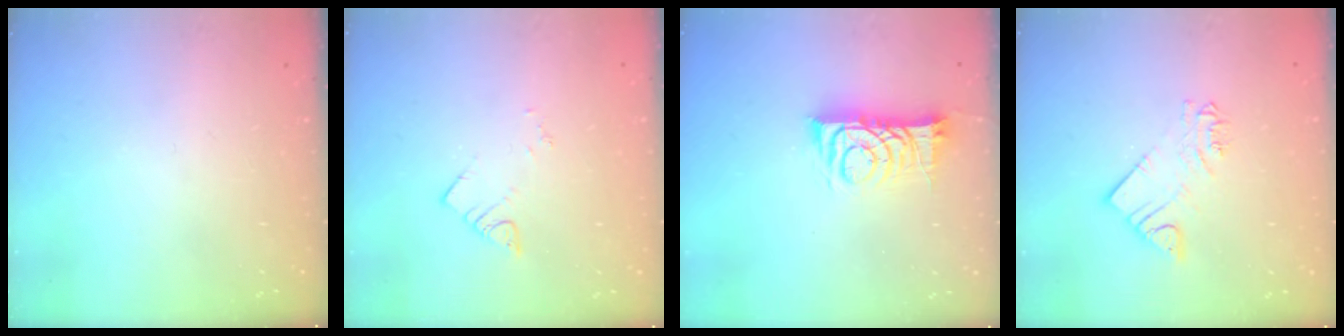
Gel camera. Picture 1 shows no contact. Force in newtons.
{"total": 3.7, "press": 3.7, "slide": 0.5}
{"total": 9.2, "press": 9.2, "slide": 0.1}
{"total": 4.0, "press": 4.0, "slide": 0.2}